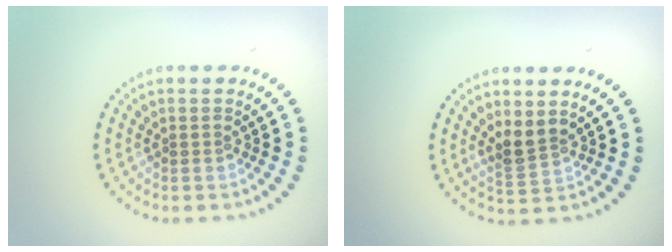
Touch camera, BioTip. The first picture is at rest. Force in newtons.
{"total": 2.4, "press": 1.8, "slide": 1.6}